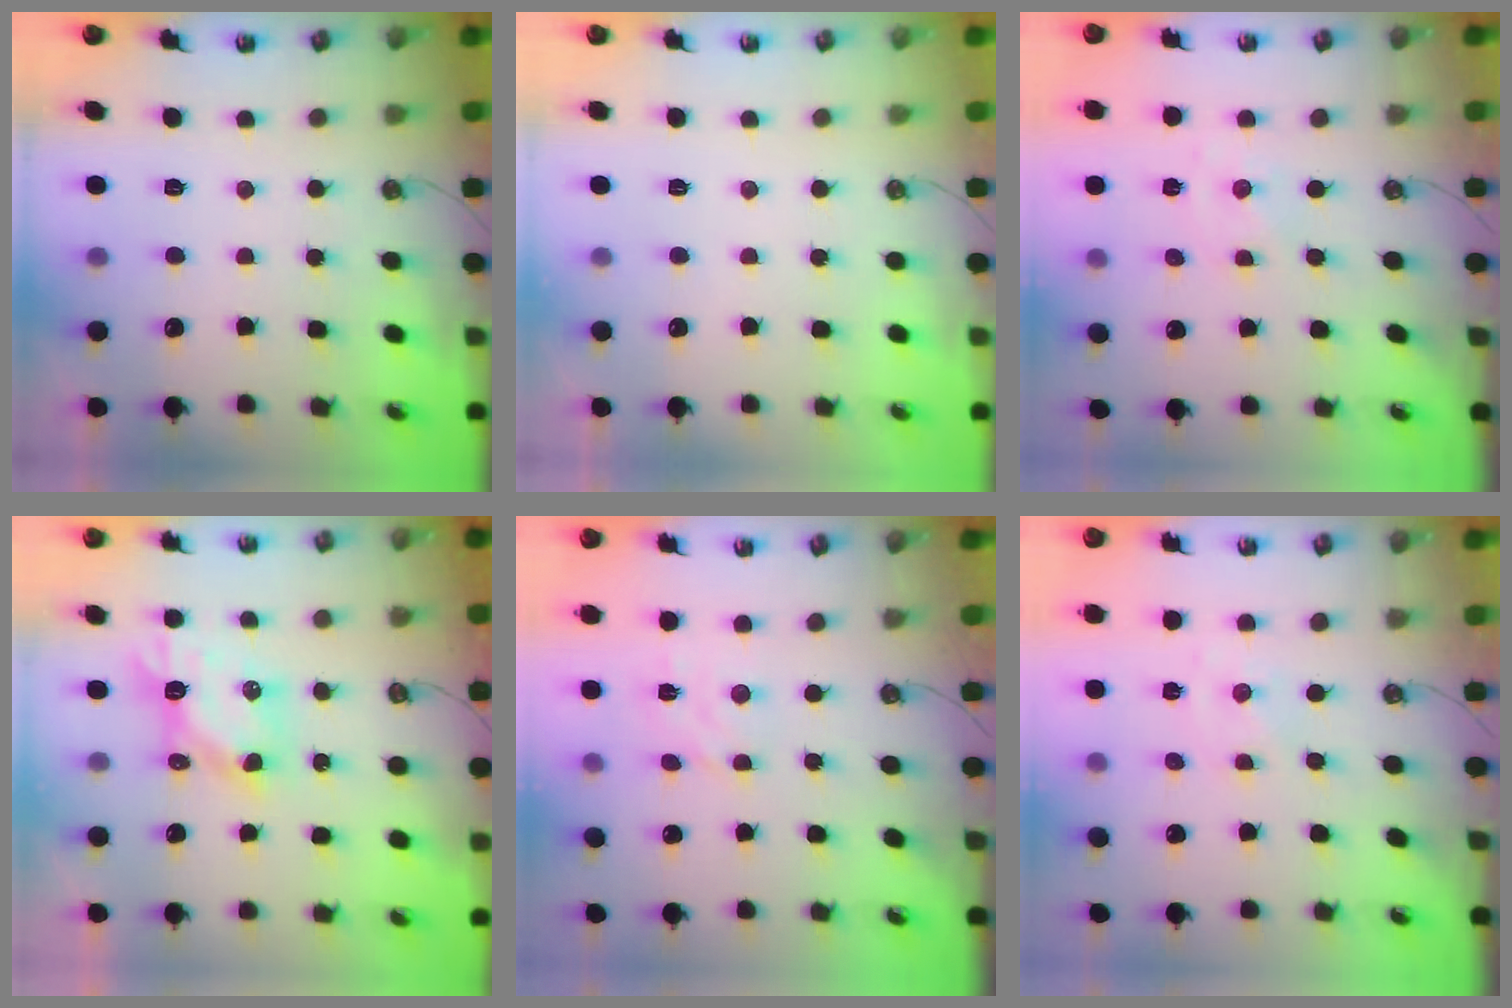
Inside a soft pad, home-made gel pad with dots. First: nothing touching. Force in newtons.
{"total": 0.0}
{"total": 0.0}
{"total": 6.6, "press": 6.6, "slide": 0.1}
{"total": 2.9, "press": 2.9, "slide": 0.4}
{"total": 0.0}